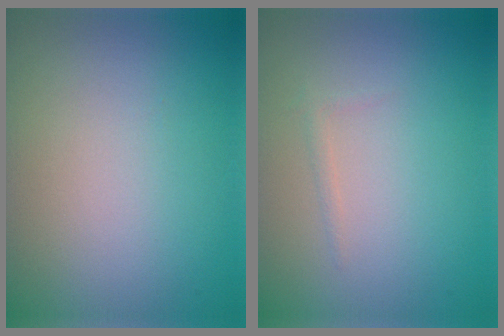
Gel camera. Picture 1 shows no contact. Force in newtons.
{"total": 0.6, "press": 0.6, "slide": 0.1}